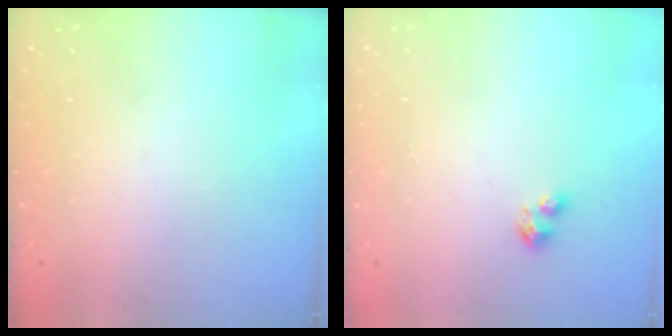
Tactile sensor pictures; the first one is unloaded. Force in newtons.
{"total": 3.0, "press": 2.9, "slide": 0.3}